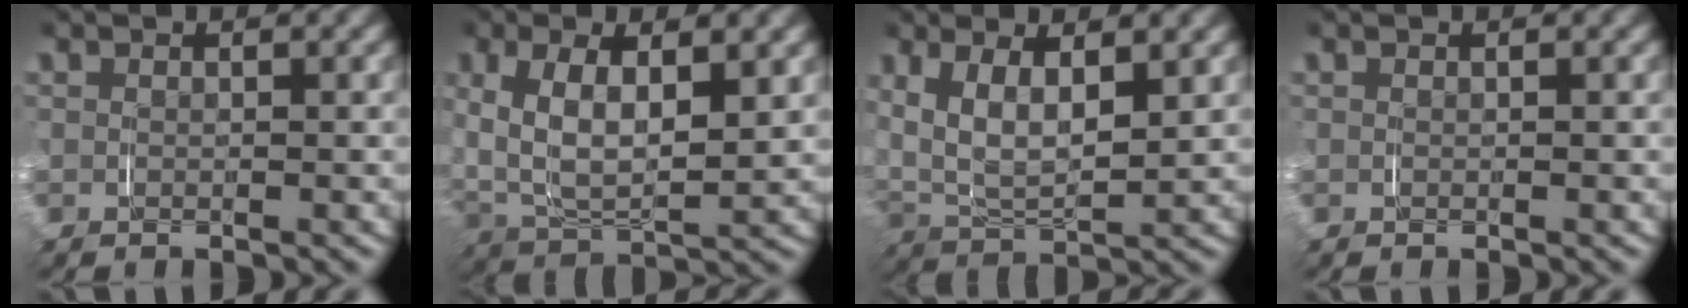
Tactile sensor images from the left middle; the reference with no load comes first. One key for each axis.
{"total": 7.2, "fx": 0.9, "fy": 4.5, "fz": 5.5, "tx": -0.129, "ty": -0.014, "tz": 0.025}
{"total": 6.5, "fx": 1.1, "fy": 4.2, "fz": 4.8, "tx": -0.118, "ty": -0.015, "tz": 0.026}
{"total": 0.0}